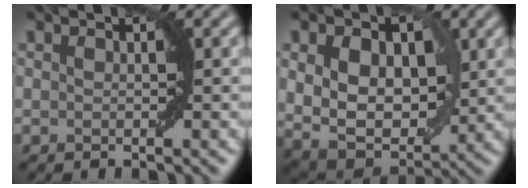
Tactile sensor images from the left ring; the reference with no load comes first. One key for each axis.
{"total": 8.6, "fx": 1.5, "fy": 6.0, "fz": 6.0, "tx": -0.109, "ty": -0.006, "tz": 0.028}